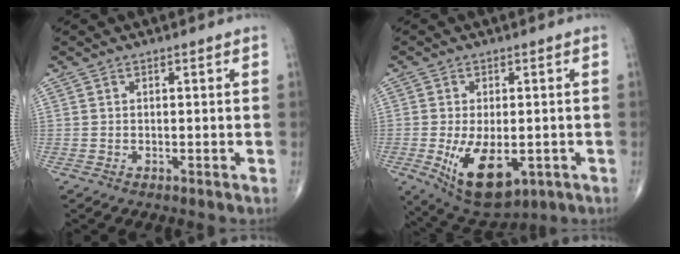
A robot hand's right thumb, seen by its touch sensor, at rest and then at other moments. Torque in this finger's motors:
{"motor_torque": [0.12, 0.38, 0.78, 0.50, 0.26]}